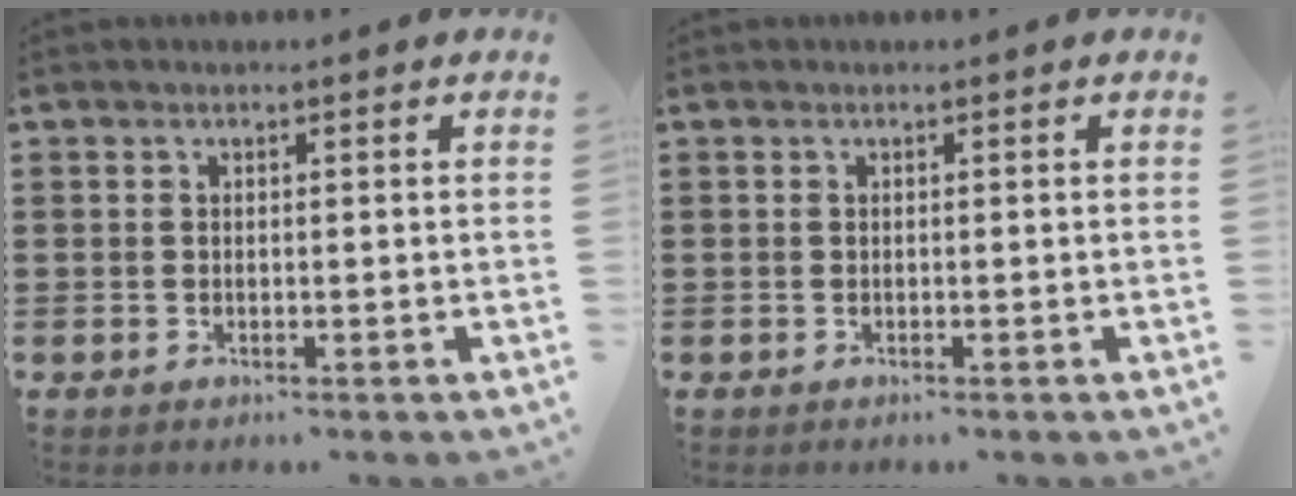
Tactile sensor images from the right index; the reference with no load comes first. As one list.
[{"total": 0.0}]